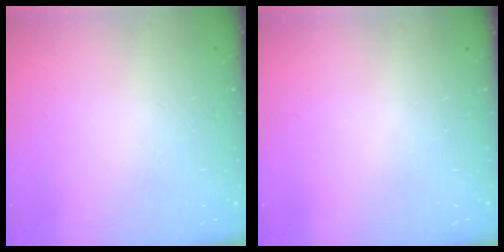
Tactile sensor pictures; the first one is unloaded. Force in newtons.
{"total": 0.0}